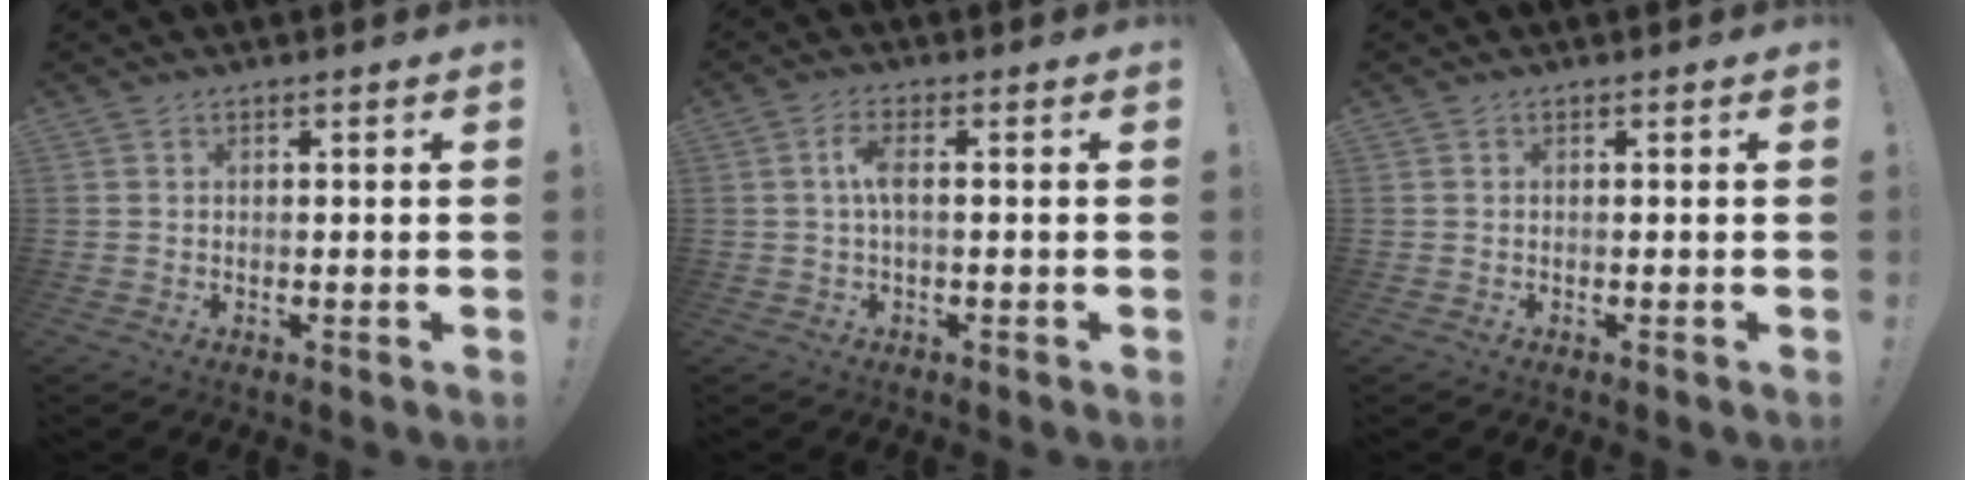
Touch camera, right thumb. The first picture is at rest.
{"total": 4.7, "force": [0.1, 1.4, 4.5], "torque": [-0.093, 0.006, -0.001]}
{"total": 0.0}